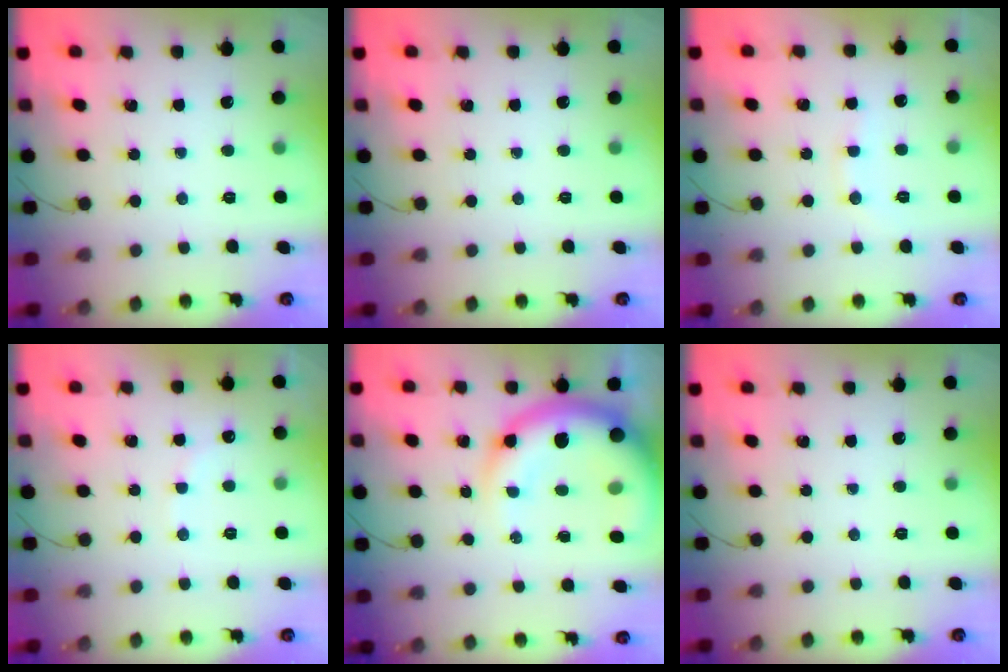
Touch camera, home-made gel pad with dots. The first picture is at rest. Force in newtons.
{"total": 0.0}
{"total": 7.4, "press": 7.3, "slide": 1.1}
{"total": 5.8, "press": 5.7, "slide": 1.1}
{"total": 16.0, "press": 15.5, "slide": 4.2}
{"total": 0.0}